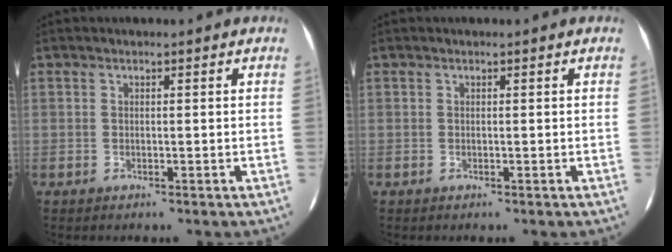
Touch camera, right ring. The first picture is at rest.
{"total": 0.0}